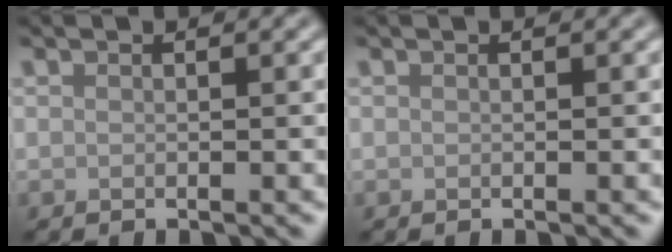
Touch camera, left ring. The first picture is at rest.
{"total": 0.0}